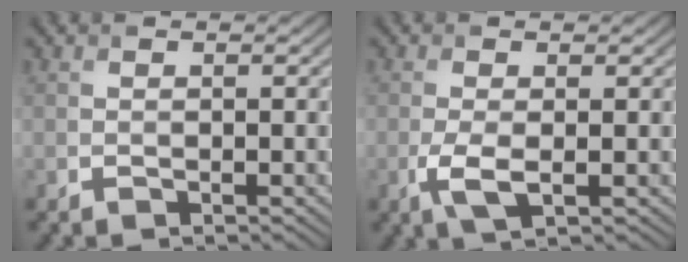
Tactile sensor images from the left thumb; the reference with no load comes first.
{"total": 3.2, "force": [-0.8, 1.1, 2.9], "torque": [-0.074, -0.008, -0.018]}